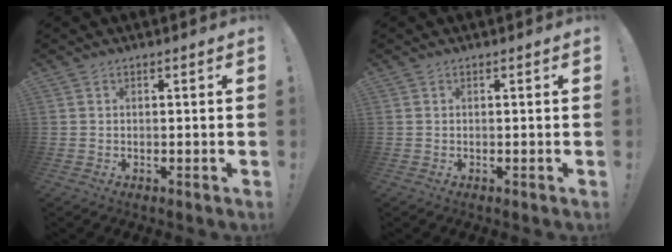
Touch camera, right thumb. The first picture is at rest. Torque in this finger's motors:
{"motor_torque": [-0.01, -0.01, 0.00, 0.00, 0.00]}